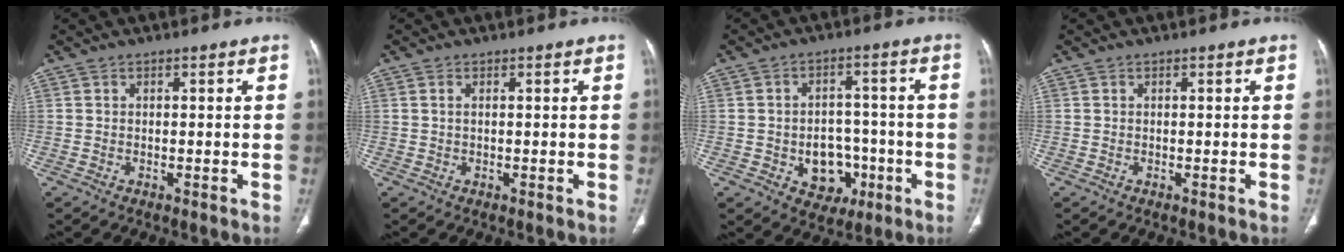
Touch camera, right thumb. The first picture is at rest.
{"total": 0.7, "force": [0.3, 0.2, 0.6], "torque": [-0.015, 0.004, 0.005]}
{"total": 9.0, "force": [-2.9, 7.0, 4.8], "torque": [-0.030, 0.027, -0.031]}
{"total": 0.0}